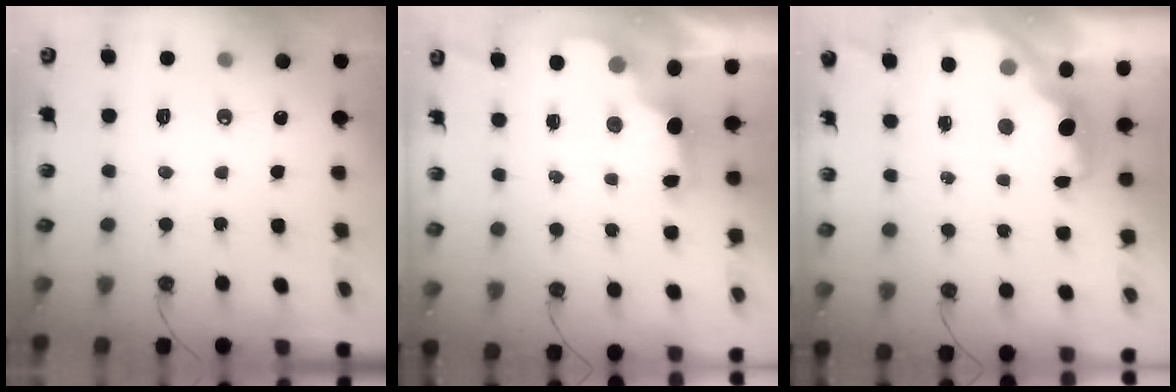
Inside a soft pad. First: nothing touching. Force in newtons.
{"total": 2.3, "press": 2.2, "slide": 0.7}
{"total": 2.3, "press": 2.2, "slide": 0.8}